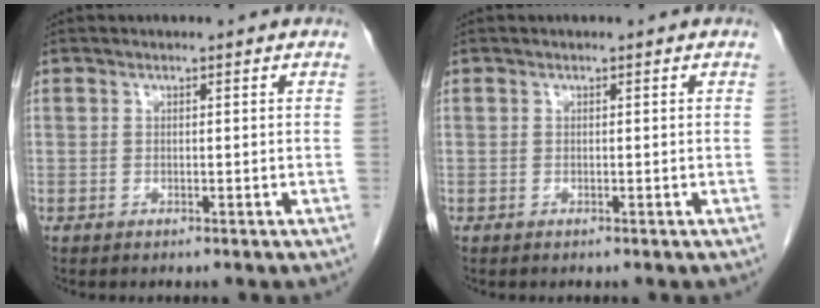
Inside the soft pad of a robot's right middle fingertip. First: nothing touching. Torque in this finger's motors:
{"motor_torque": [0.21, 0.01, 0.03, 0.00]}